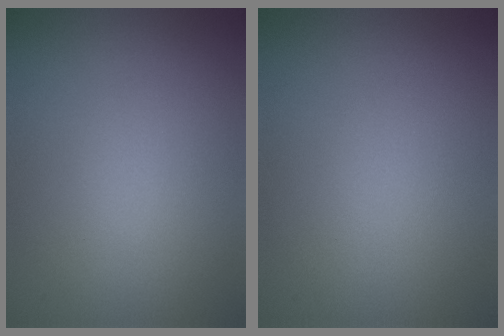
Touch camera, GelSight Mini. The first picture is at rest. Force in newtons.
{"total": 0.0}